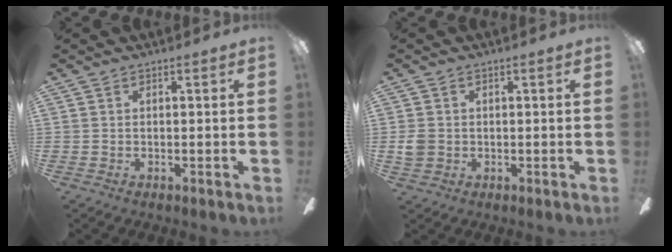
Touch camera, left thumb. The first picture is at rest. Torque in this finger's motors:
{"motor_torque": [-0.02, 0.93, 0.30, -0.22, -0.01]}